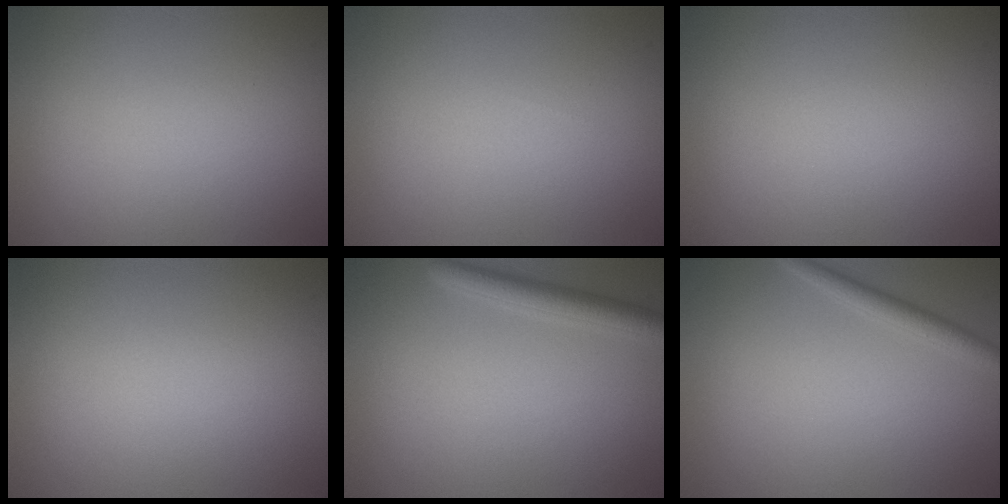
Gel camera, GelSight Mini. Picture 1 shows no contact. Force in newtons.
{"total": 0.0}
{"total": 0.0}
{"total": 0.0}
{"total": 2.8, "press": 2.8, "slide": 0.1}
{"total": 1.9, "press": 1.9, "slide": 0.1}